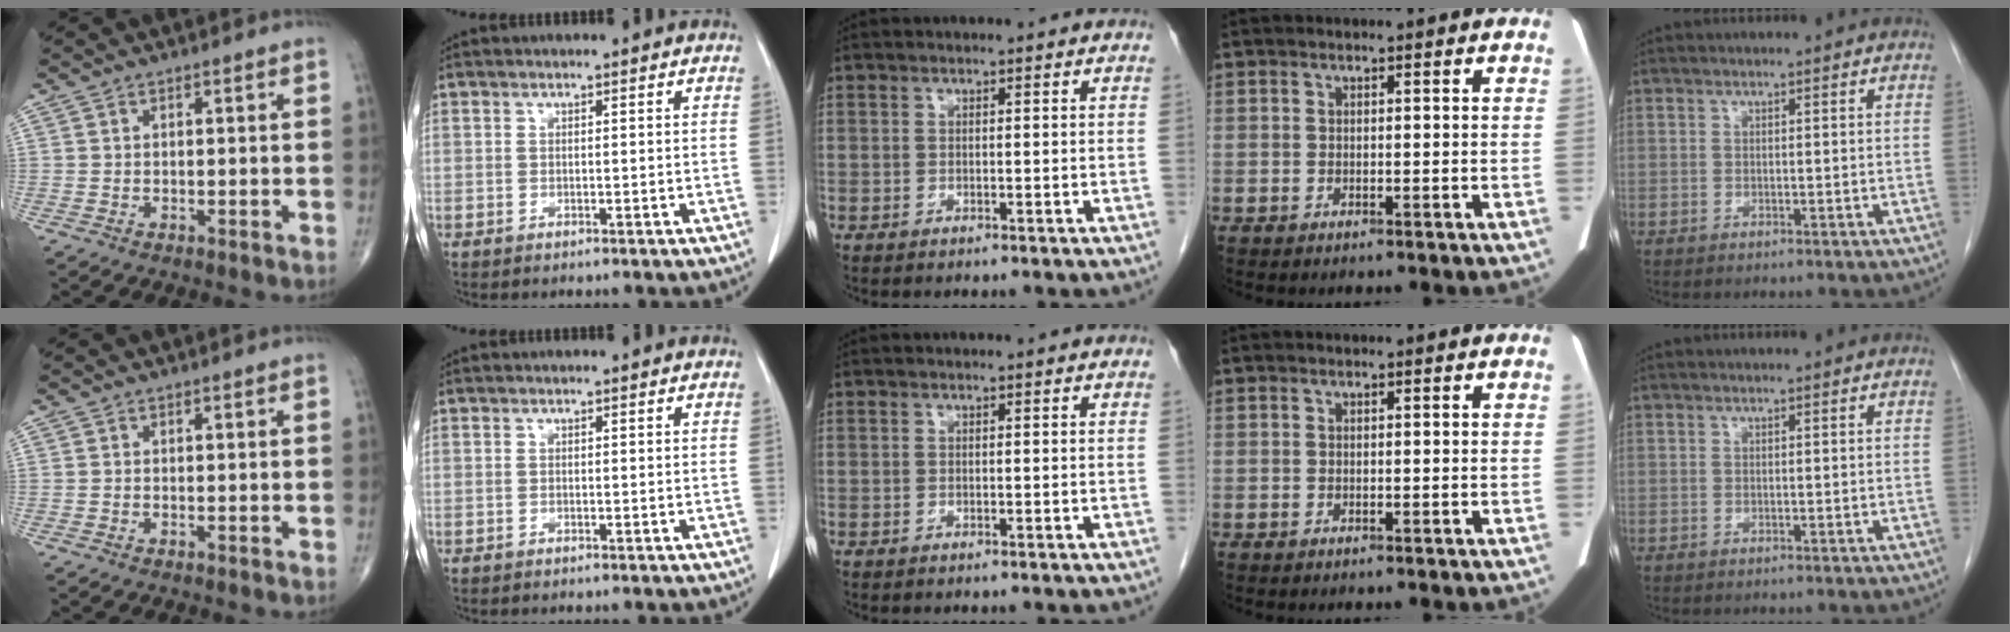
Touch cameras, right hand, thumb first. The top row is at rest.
{}